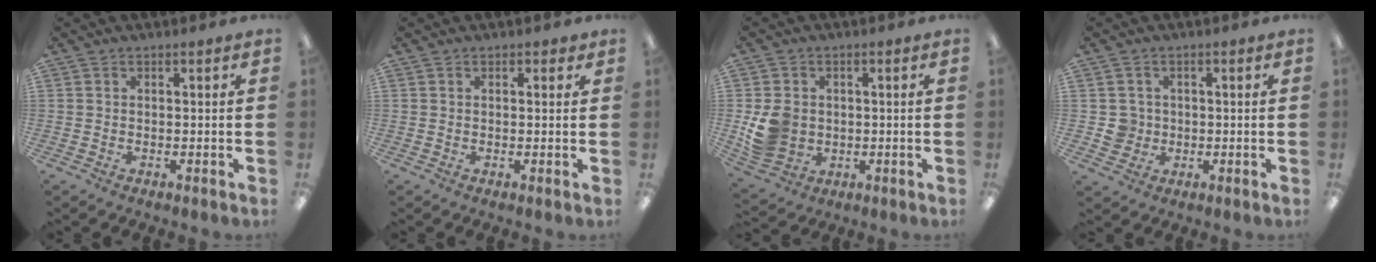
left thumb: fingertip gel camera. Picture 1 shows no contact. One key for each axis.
{"total": 0.9, "fx": 0.5, "fy": 0.6, "fz": 0.5, "tx": -0.002, "ty": 0.001, "tz": 0.007}
{"total": 8.4, "fx": -0.1, "fy": 7.4, "fz": 4.0, "tx": -0.091, "ty": 0.011, "tz": 0.002}
{"total": 4.2, "fx": 0.1, "fy": 4.2, "fz": 0.4, "tx": -0.001, "ty": 0.004, "tz": 0.000}